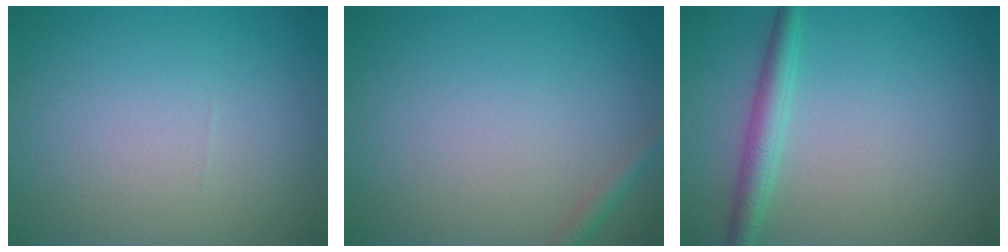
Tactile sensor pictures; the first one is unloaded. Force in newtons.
{"total": 1.2, "press": 1.2, "slide": 0.1}
{"total": 2.6, "press": 2.6, "slide": 0.1}